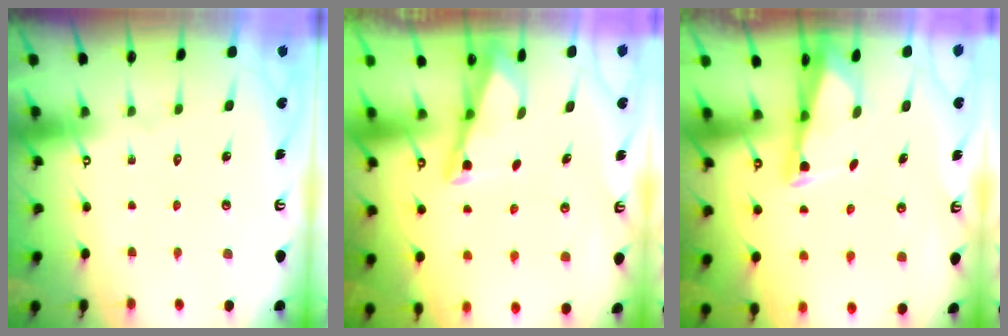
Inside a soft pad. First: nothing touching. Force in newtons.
{"total": 2.9, "press": 2.9, "slide": 0.4}
{"total": 2.6, "press": 2.5, "slide": 0.6}